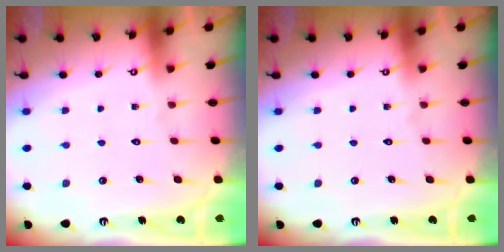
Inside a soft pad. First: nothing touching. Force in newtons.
{"total": 0.0}